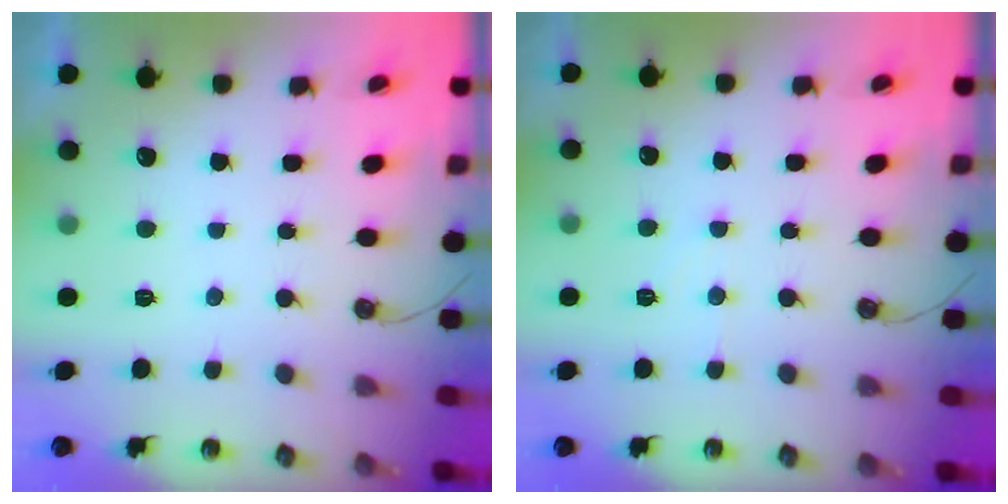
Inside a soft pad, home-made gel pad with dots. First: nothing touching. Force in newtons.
{"total": 5.1, "press": 5.0, "slide": 0.6}